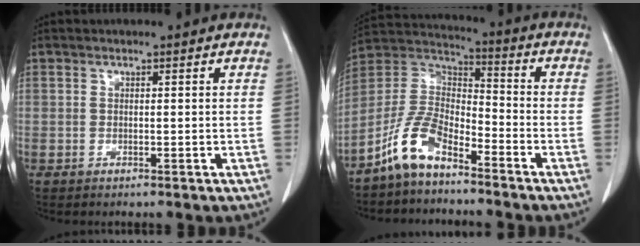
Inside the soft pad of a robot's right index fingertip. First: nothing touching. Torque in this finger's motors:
{"motor_torque": [0.09, -0.20, 0.09, 0.01]}